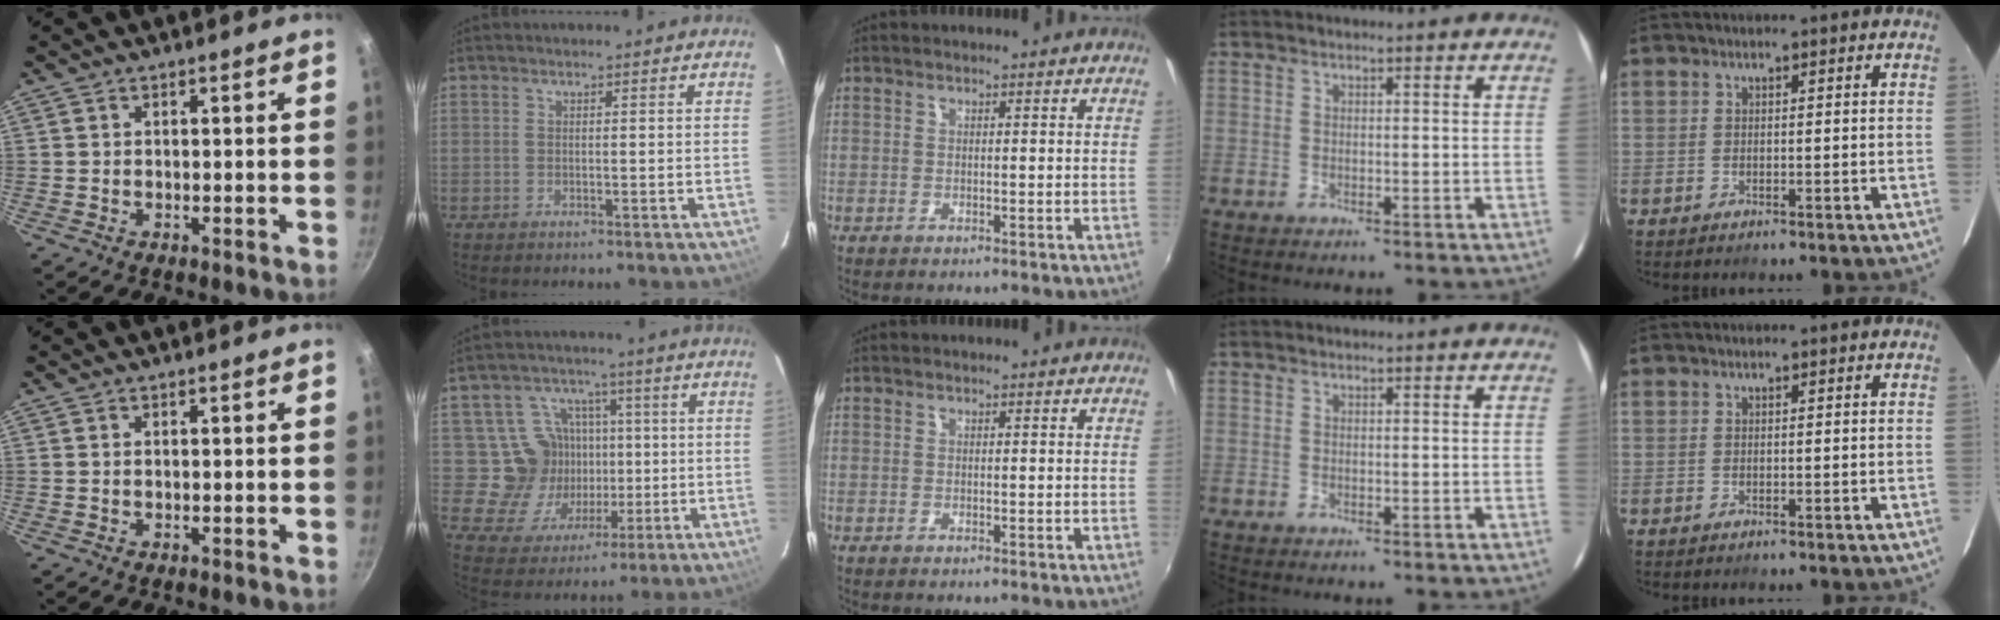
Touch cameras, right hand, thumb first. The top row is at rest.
{"index": {"total": 11.7, "force": [0.4, 11.3, 3.0], "torque": [-0.065, 0.019, 0.013]}}